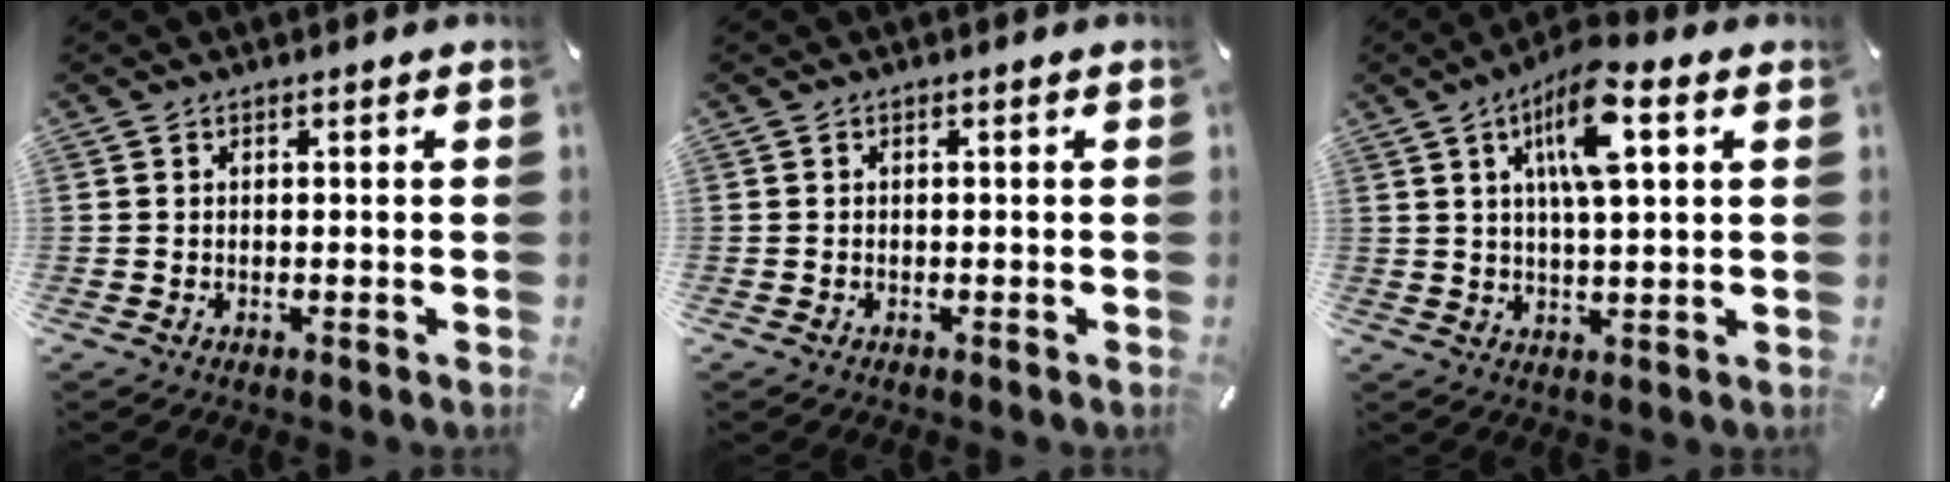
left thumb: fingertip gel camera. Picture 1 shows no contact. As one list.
[{"total": 0.0}, {"total": 11.2, "force": [4.7, 3.1, 9.6], "torque": [-0.168, 0.001, 0.076]}]